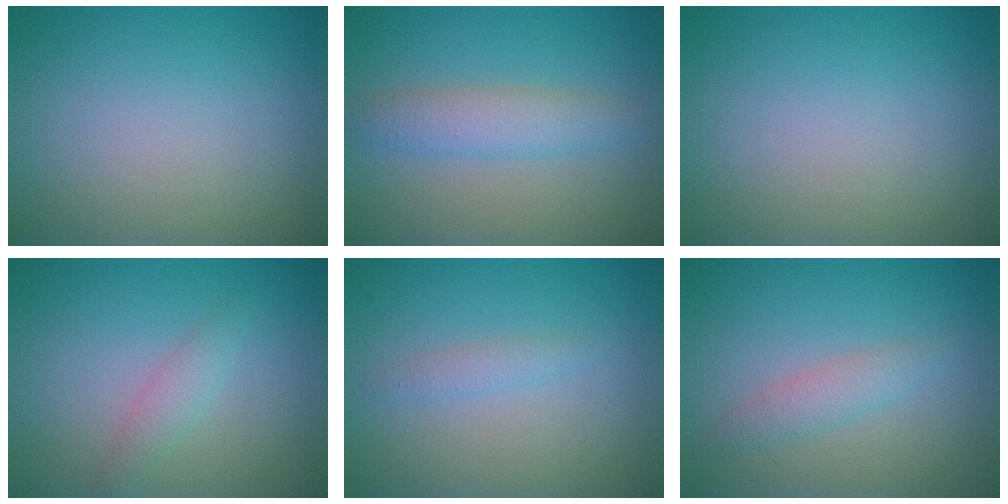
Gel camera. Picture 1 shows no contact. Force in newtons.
{"total": 3.3, "press": 3.3, "slide": 0.0}
{"total": 0.0}
{"total": 1.7, "press": 1.7, "slide": 0.1}
{"total": 1.1, "press": 1.1, "slide": 0.1}
{"total": 1.8, "press": 1.8, "slide": 0.0}